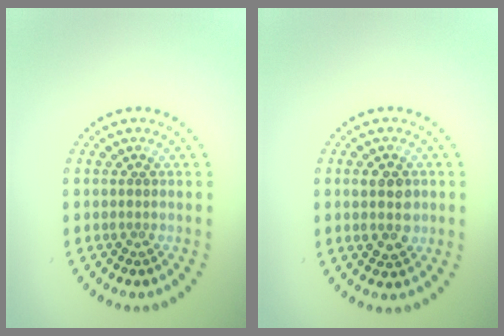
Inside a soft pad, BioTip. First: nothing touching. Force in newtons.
{"total": 2.9, "press": 2.9, "slide": 0.2}